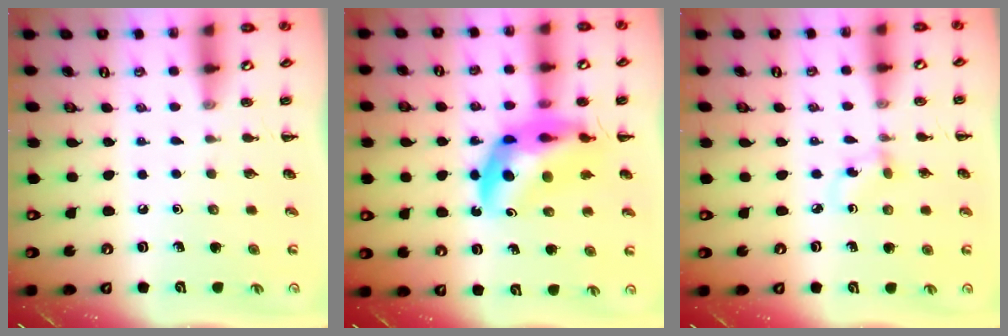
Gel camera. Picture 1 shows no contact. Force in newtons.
{"total": 15.1, "press": 14.4, "slide": 4.3}
{"total": 3.1, "press": 2.8, "slide": 1.3}